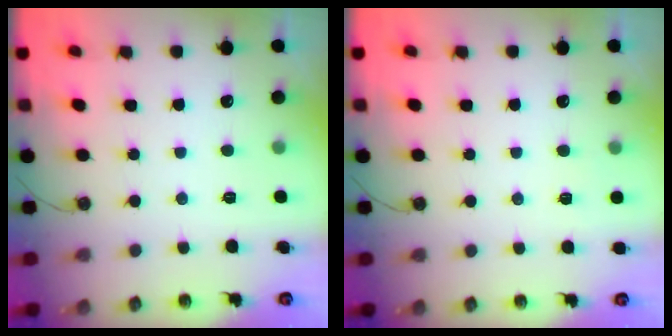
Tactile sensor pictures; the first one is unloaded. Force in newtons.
{"total": 2.5, "press": 2.4, "slide": 0.8}